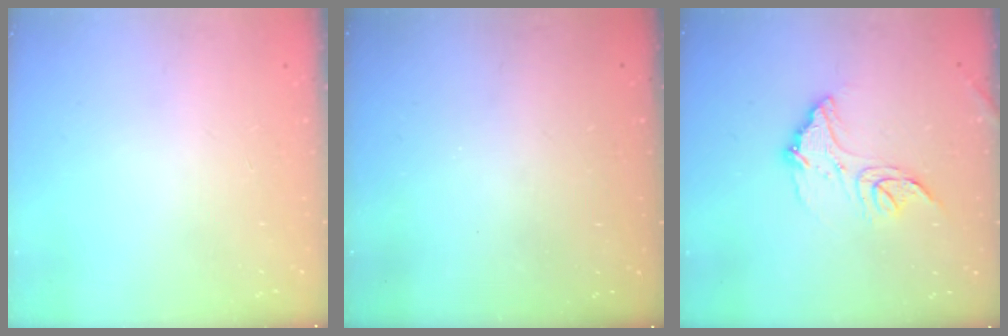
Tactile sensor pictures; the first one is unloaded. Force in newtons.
{"total": 3.3, "press": 3.3, "slide": 0.1}
{"total": 13.5, "press": 13.4, "slide": 1.1}